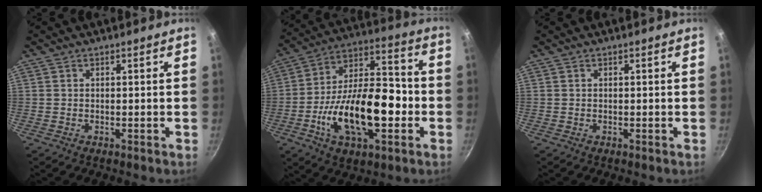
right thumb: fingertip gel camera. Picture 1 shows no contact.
{"total": 22.0, "force": [-5.7, 11.1, 18.1], "torque": [-0.280, 0.045, -0.095]}
{"total": 0.0}